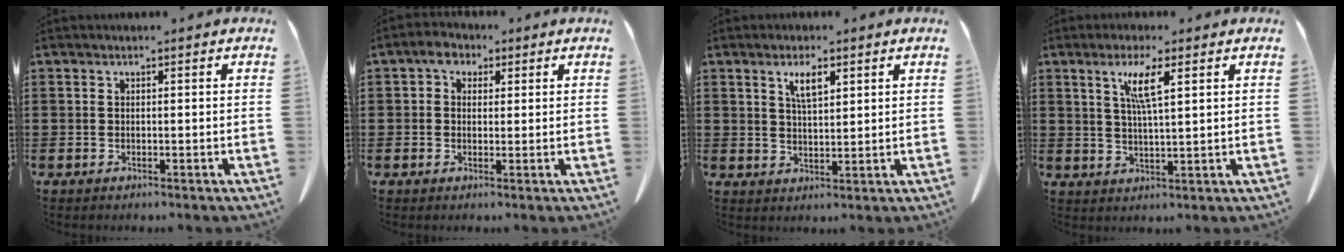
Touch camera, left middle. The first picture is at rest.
{"total": 2.6, "force": [1.3, 1.7, 1.4], "torque": [-0.034, 0.011, 0.022]}
{"total": 3.9, "force": [2.4, 1.2, 2.9], "torque": [-0.054, 0.003, 0.040]}
{"total": 5.4, "force": [2.6, 0.5, 4.7], "torque": [-0.099, 0.004, 0.041]}